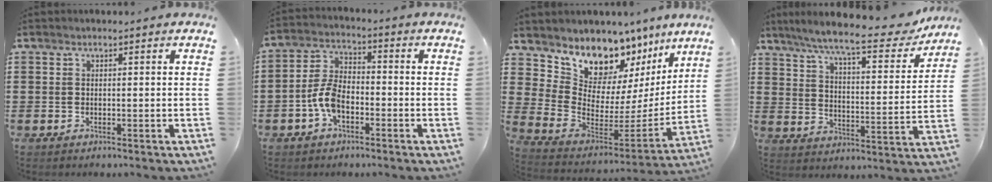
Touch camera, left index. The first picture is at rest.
{"total": 6.3, "force": [-2.5, 3.4, 4.6], "torque": [-0.121, 0.000, -0.057]}
{"total": 9.9, "force": [8.1, 5.4, 2.0], "torque": [-0.076, -0.071, 0.152]}
{"total": 10.1, "force": [8.6, 0.4, 5.3], "torque": [-0.127, -0.049, 0.143]}